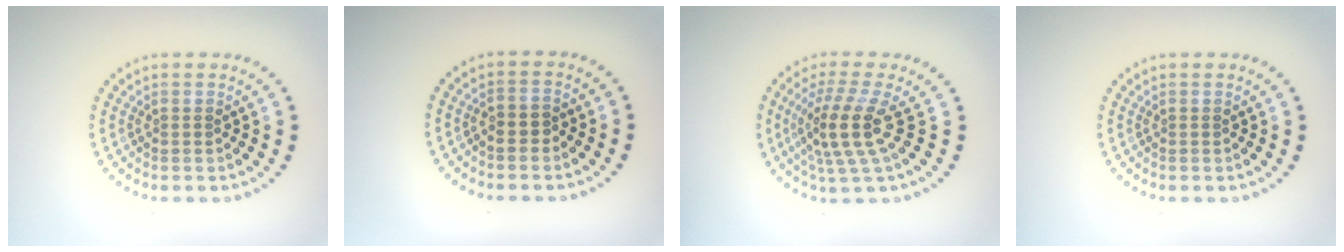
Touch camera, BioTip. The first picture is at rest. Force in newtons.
{"total": 1.1, "press": 1.0, "slide": 0.5}
{"total": 4.3, "press": 3.3, "slide": 2.8}
{"total": 0.0}